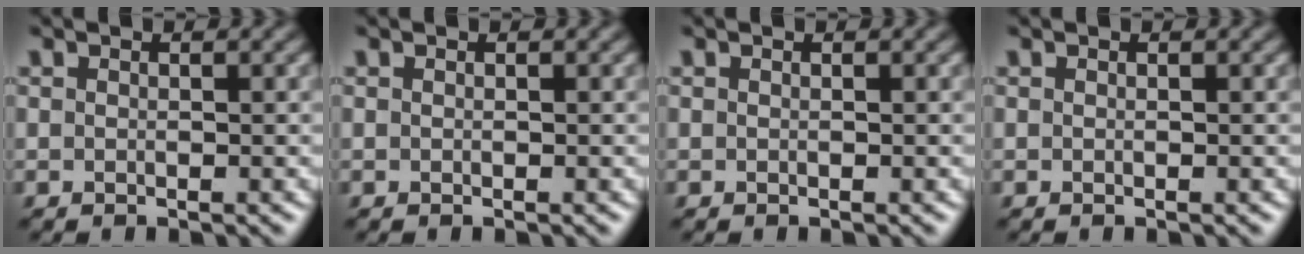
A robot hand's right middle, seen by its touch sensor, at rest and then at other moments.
{"total": 0.0}
{"total": 0.0}
{"total": 0.0}